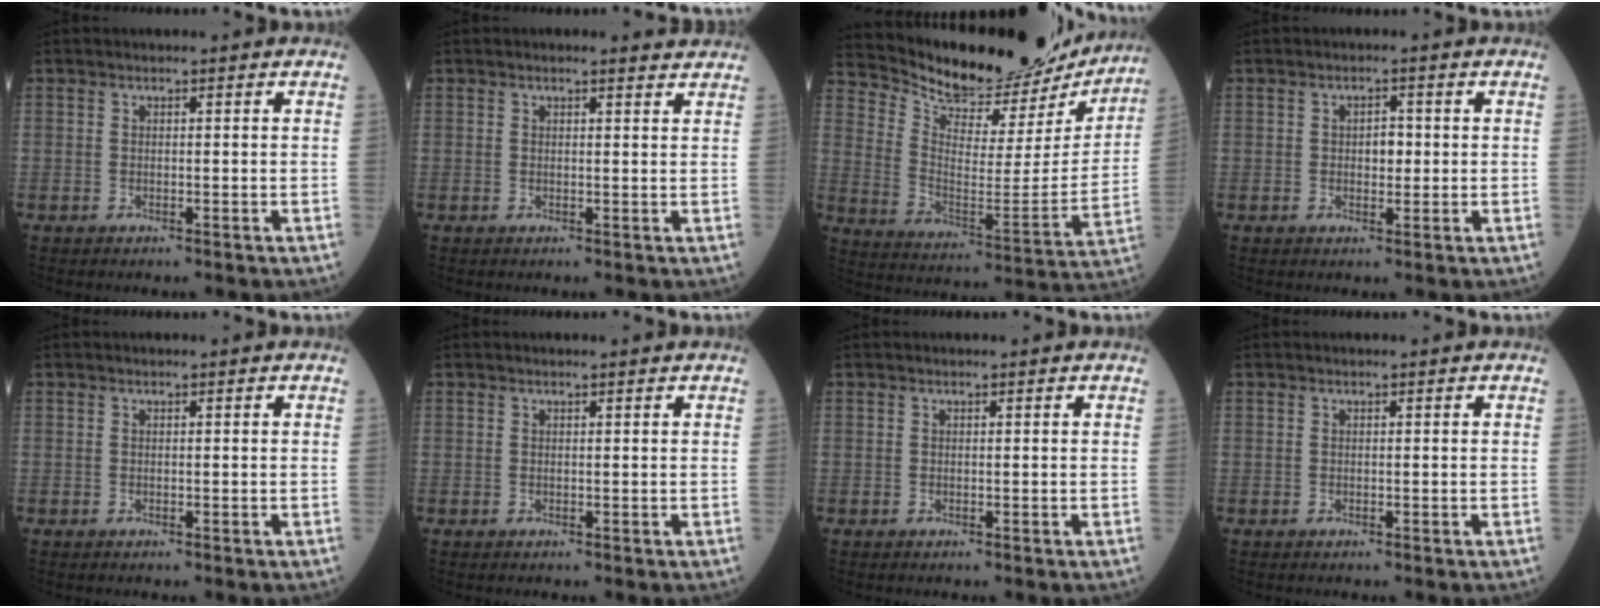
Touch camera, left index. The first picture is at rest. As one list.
[{"total": 2.4, "force": [2.3, 0.3, 0.6], "torque": [-0.016, 0.000, 0.019]}, {"total": 22.3, "force": [20.9, 5.3, 5.6], "torque": [-0.101, -0.051, 0.299]}, {"total": 2.2, "force": [0.2, 1.3, 1.8], "torque": [-0.026, 0.003, 0.002]}, {"total": 0.0}, {"total": 0.9, "force": [0.8, -0.1, 0.3], "torque": [-0.013, 0.000, 0.012]}, {"total": 0.0}, {"total": 0.0}]